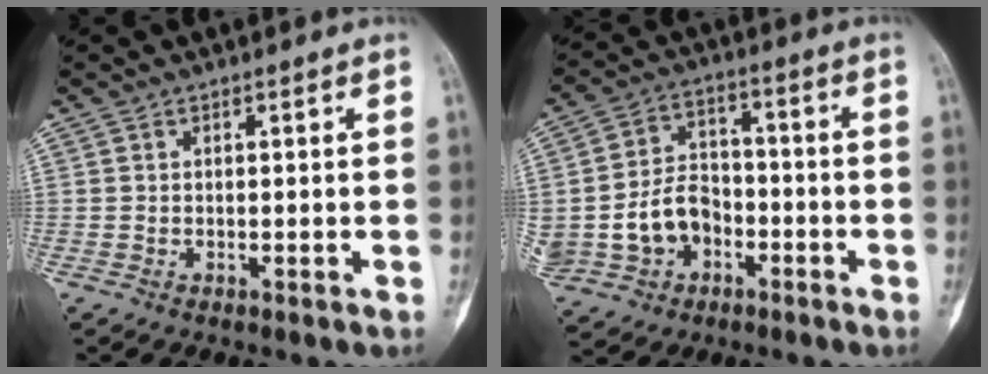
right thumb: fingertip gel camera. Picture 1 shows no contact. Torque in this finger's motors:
{"motor_torque": [0.16, 0.16, 0.87, -0.22, 0.05]}